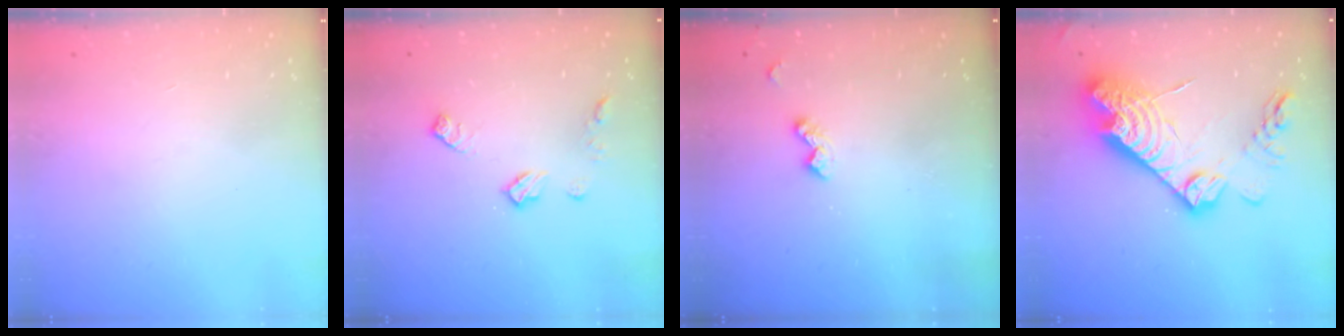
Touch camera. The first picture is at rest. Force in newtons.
{"total": 7.9, "press": 7.9, "slide": 0.3}
{"total": 4.6, "press": 4.5, "slide": 0.8}
{"total": 22.2, "press": 22.1, "slide": 1.7}